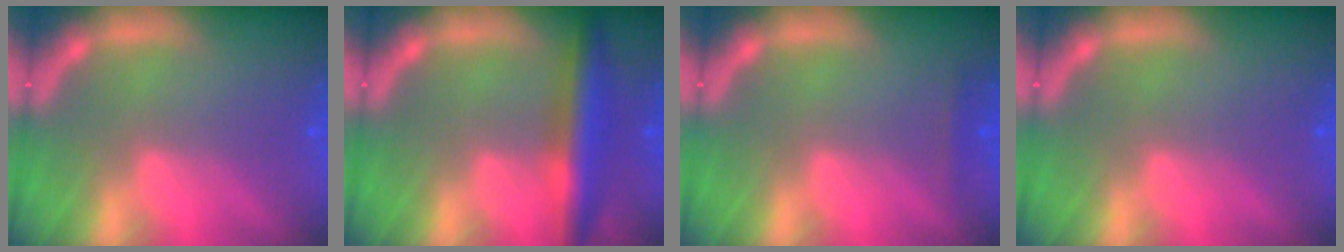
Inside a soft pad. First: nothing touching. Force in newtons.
{"total": 5.5}
{"total": 0.9}
{"total": 0.0}